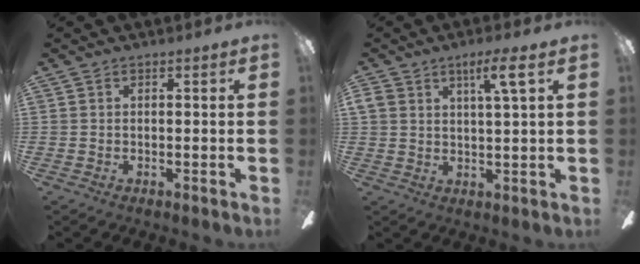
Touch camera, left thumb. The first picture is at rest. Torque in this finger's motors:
{"motor_torque": [0.74, 0.68, 0.94, -0.54, 0.05]}